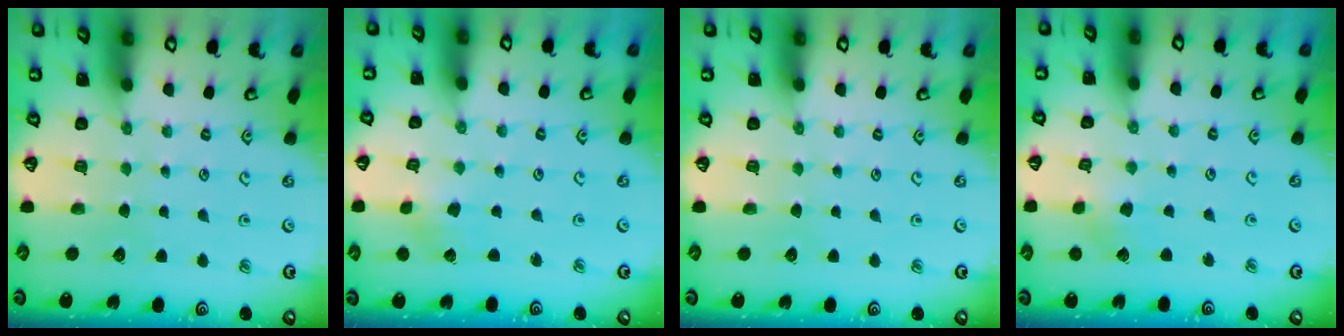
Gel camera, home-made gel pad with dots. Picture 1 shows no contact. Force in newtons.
{"total": 1.1, "press": 1.1, "slide": 0.2}
{"total": 0.0}
{"total": 2.1, "press": 2.1, "slide": 0.3}